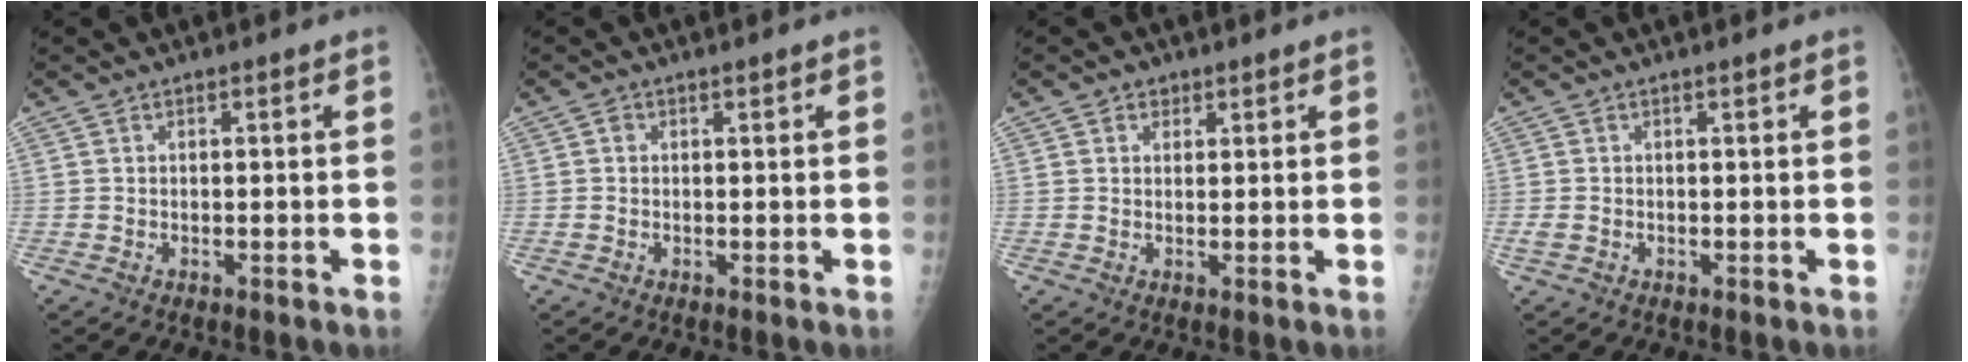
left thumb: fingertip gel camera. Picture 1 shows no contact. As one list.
[{"total": 0.9, "force": [0.3, 0.7, 0.5], "torque": [0.001, 0.001, 0.003]}, {"total": 1.9, "force": [1.0, 1.5, 0.3], "torque": [0.012, -0.004, 0.009]}, {"total": 1.5, "force": [0.1, 0.9, 1.1], "torque": [-0.025, 0.006, 0.005]}]